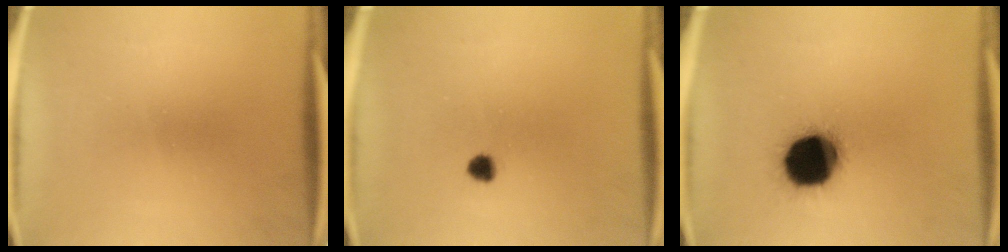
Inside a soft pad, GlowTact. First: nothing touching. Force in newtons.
{"total": 1.9}
{"total": 19.4}